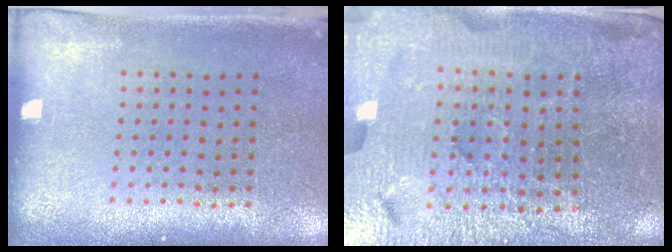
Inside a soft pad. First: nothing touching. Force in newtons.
{"total": 4.8, "press": 4.6, "slide": 1.3}